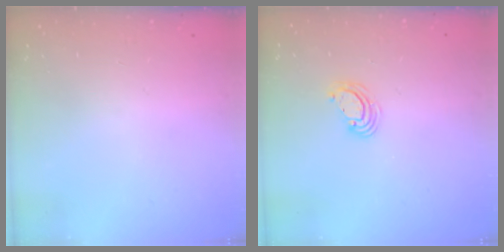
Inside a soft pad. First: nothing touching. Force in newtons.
{"total": 4.4, "press": 4.4, "slide": 0.2}